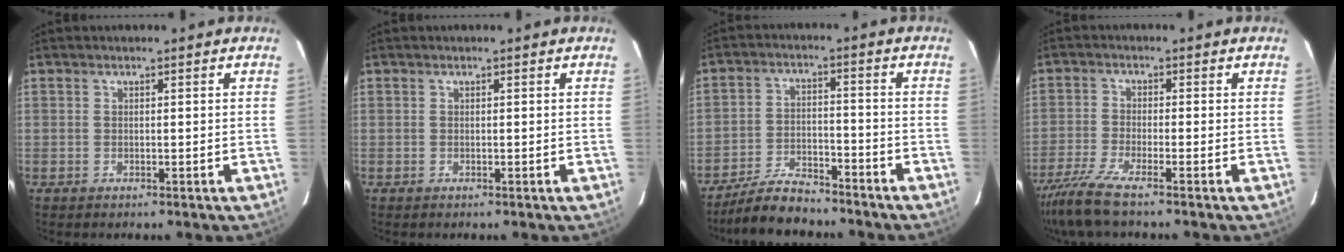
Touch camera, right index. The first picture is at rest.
{"total": 0.0}
{"total": 9.4, "force": [-8.5, 2.5, 3.0], "torque": [-0.086, 0.007, -0.145]}
{"total": 8.4, "force": [-6.9, -0.1, 4.8], "torque": [-0.116, -0.031, -0.130]}